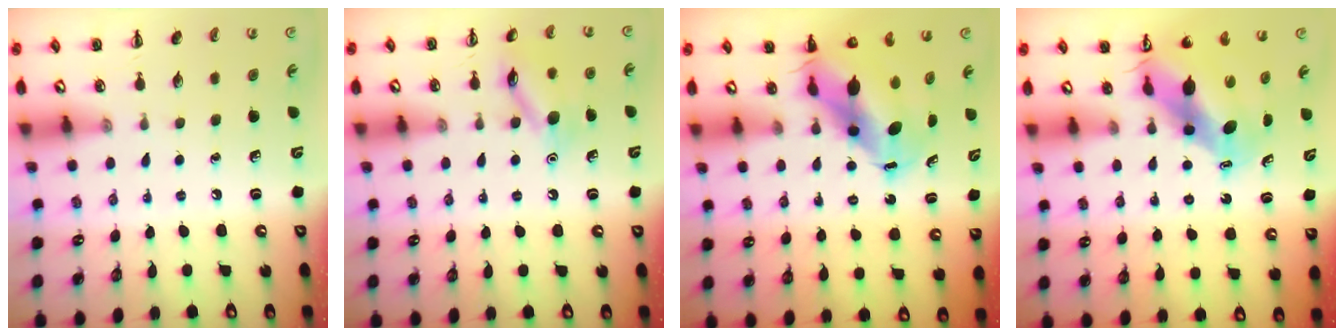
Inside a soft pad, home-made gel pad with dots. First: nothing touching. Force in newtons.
{"total": 11.7, "press": 11.7, "slide": 0.9}
{"total": 10.0, "press": 9.6, "slide": 3.1}
{"total": 8.4, "press": 8.0, "slide": 2.5}